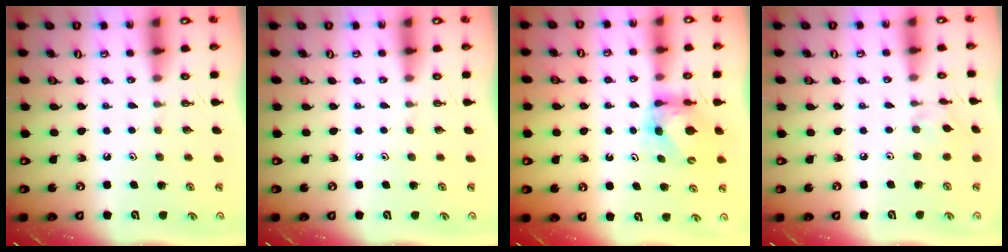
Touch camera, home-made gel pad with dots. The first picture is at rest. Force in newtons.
{"total": 0.0}
{"total": 5.9, "press": 5.9, "slide": 0.6}
{"total": 1.6, "press": 1.5, "slide": 0.4}